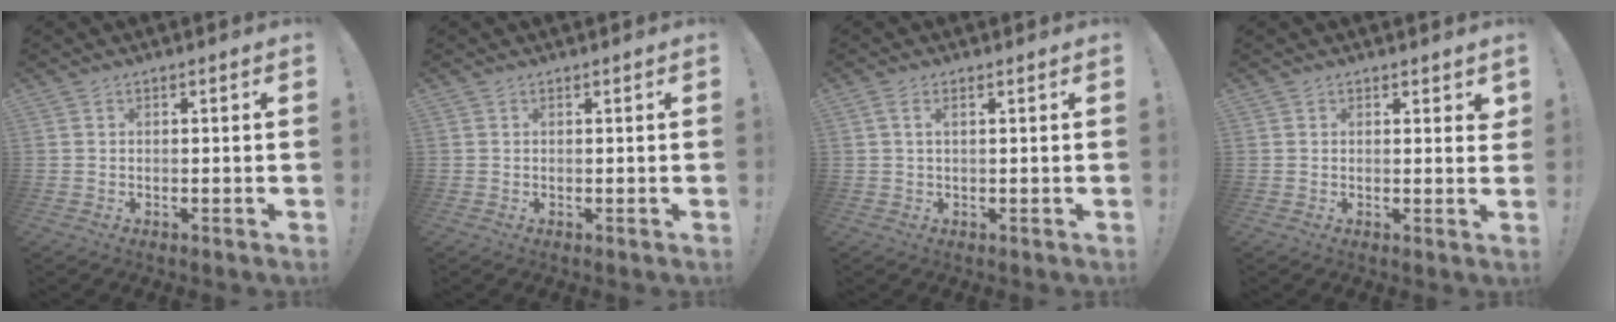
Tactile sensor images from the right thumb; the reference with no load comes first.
{"total": 0.0}
{"total": 2.2, "force": [0.6, 0.5, 2.0], "torque": [-0.045, 0.003, 0.012]}
{"total": 1.5, "force": [1.0, 0.9, 0.6], "torque": [0.004, -0.004, 0.017]}